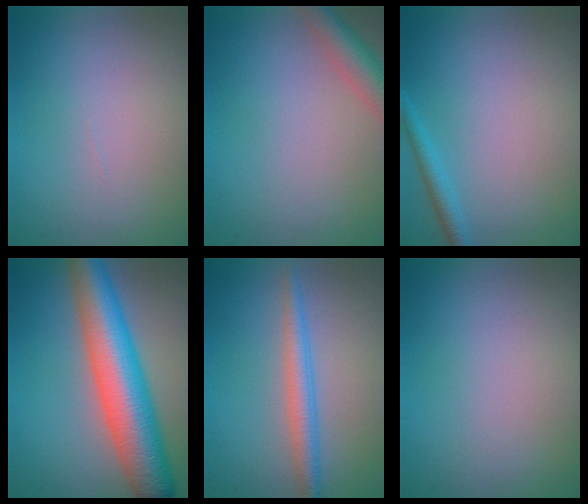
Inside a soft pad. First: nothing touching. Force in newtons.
{"total": 3.8, "press": 3.8, "slide": 0.2}
{"total": 1.5, "press": 1.5, "slide": 0.1}
{"total": 9.6, "press": 9.6, "slide": 0.3}
{"total": 2.7, "press": 2.7, "slide": 0.0}
{"total": 0.0}